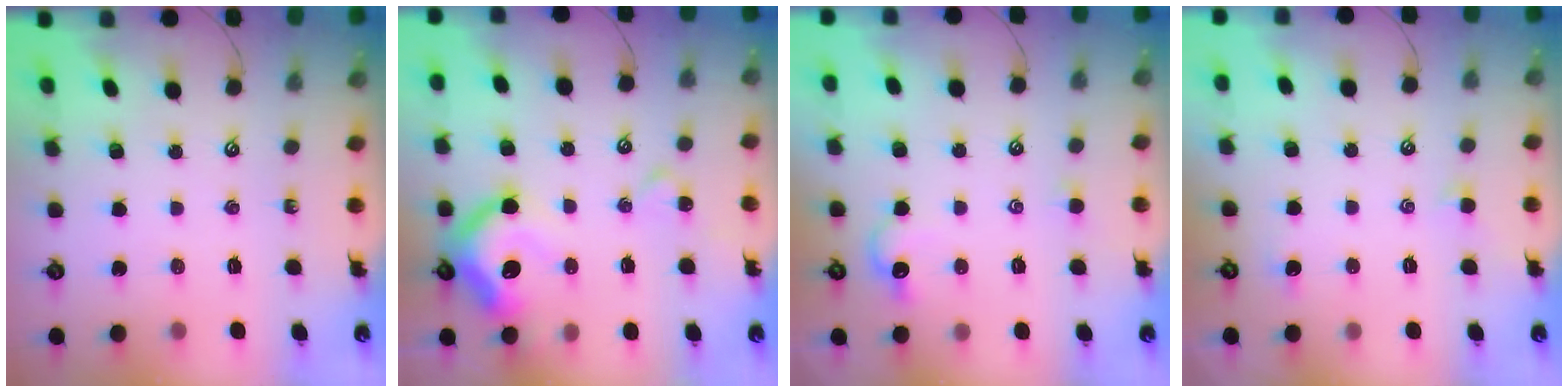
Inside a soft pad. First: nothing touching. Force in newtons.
{"total": 13.0, "press": 12.9, "slide": 1.6}
{"total": 3.0, "press": 2.9, "slide": 0.6}
{"total": 0.0}